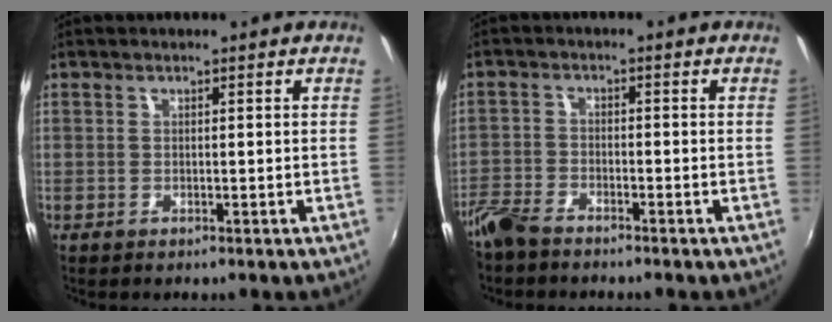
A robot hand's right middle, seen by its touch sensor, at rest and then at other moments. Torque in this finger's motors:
{"motor_torque": [1.07, -1.01, 0.38, 0.21]}